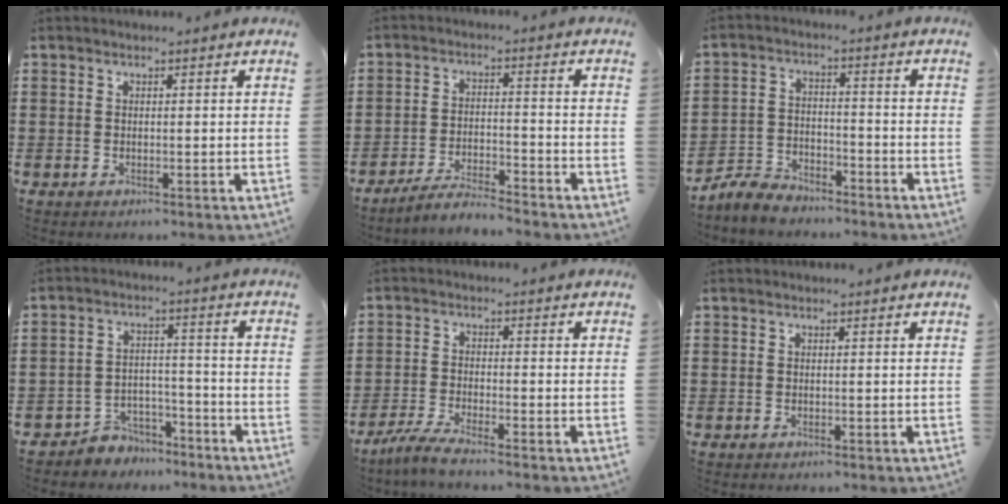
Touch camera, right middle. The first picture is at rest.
{"total": 4.7, "force": [-4.4, 0.3, 1.6], "torque": [-0.034, 0.000, -0.089]}
{"total": 5.1, "force": [-4.9, 1.2, 0.9], "torque": [-0.031, 0.007, -0.104]}
{"total": 4.9, "force": [-4.6, 1.6, 0.0], "torque": [-0.007, 0.012, -0.097]}
{"total": 3.7, "force": [-3.3, 0.1, 1.8], "torque": [-0.046, -0.005, -0.067]}
{"total": 0.0}